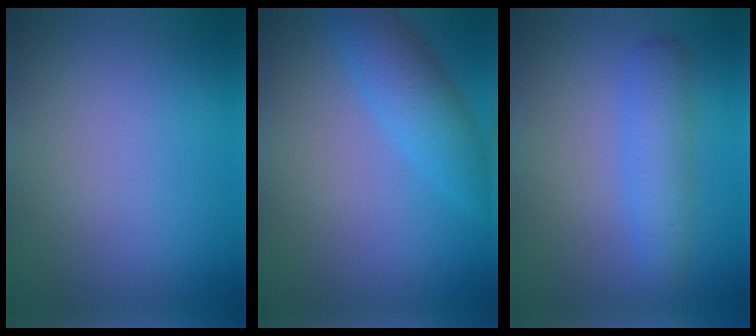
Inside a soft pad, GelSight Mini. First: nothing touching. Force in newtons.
{"total": 3.9, "press": 3.9, "slide": 0.1}
{"total": 2.9, "press": 2.9, "slide": 0.1}